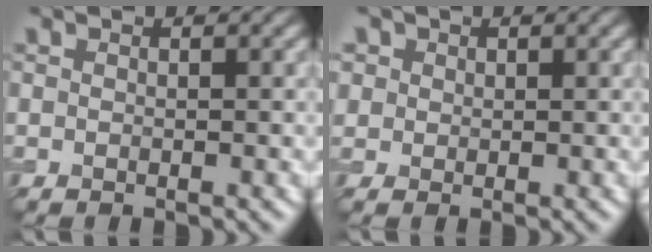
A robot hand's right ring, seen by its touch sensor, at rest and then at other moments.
{"total": 2.9, "force": [1.4, 2.3, 0.9], "torque": [-0.027, 0.008, 0.024]}